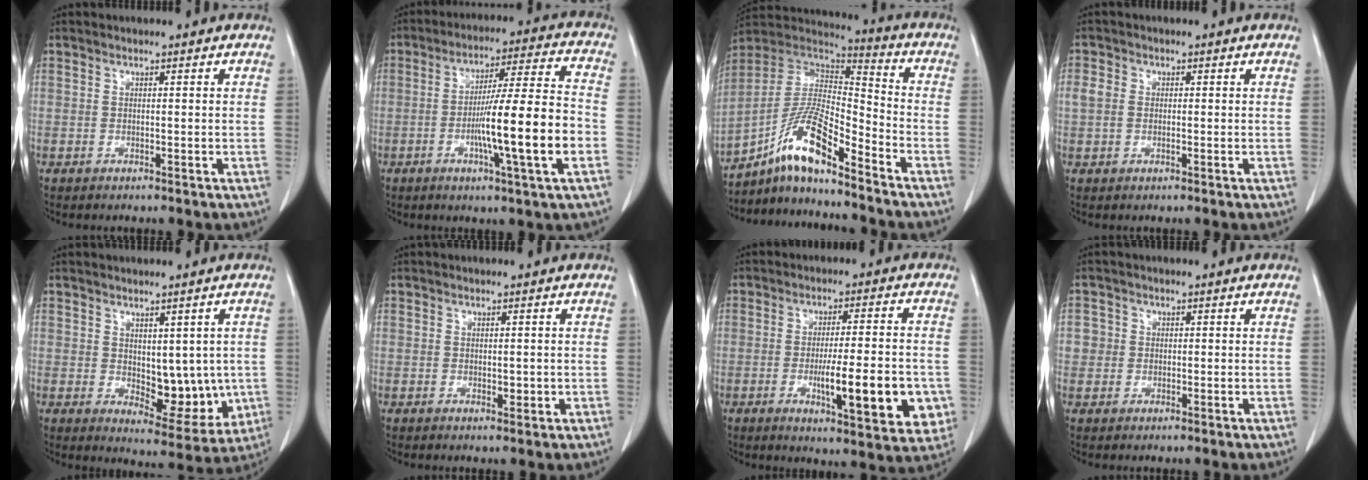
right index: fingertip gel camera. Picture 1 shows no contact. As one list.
[{"total": 15.1, "force": [-3.8, -0.2, 14.6], "torque": [-0.240, 0.001, -0.065]}, {"total": 13.4, "force": [-8.9, 1.9, 9.8], "torque": [-0.191, 0.015, -0.163]}, {"total": 2.4, "force": [0.2, 1.9, 1.4], "torque": [-0.039, 0.011, 0.003]}, {"total": 9.0, "force": [-0.2, 4.9, 7.6], "torque": [-0.083, -0.008, 0.016]}, {"total": 1.5, "force": [-0.1, 0.8, 1.3], "torque": [-0.017, -0.003, 0.002]}, {"total": 14.4, "force": [-3.8, 2.9, 13.6], "torque": [-0.160, -0.004, -0.044]}, {"total": 2.5, "force": [0.3, 2.5, 0.1], "torque": [0.013, 0.006, 0.002]}]